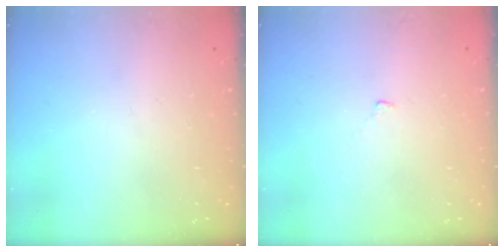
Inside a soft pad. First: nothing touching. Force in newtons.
{"total": 2.9, "press": 2.9, "slide": 0.4}